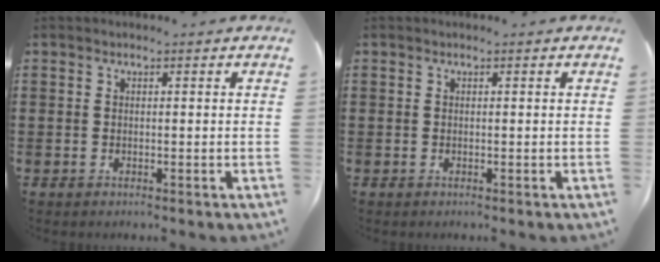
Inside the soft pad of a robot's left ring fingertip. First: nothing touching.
{"total": 0.0}